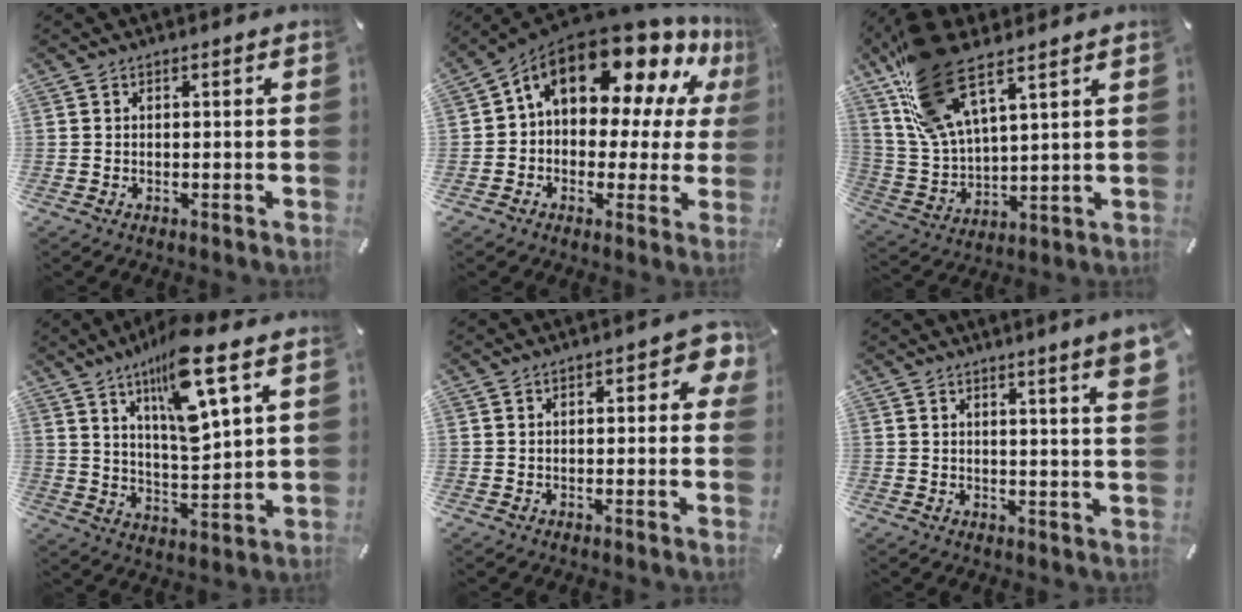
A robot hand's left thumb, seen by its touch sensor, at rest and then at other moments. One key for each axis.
{"total": 18.2, "fx": 10.4, "fy": 10.4, "fz": 10.8, "tx": -0.178, "ty": -0.076, "tz": 0.179}
{"total": 17.6, "fx": 11.6, "fy": 7.0, "fz": 11.2, "tx": -0.264, "ty": -0.053, "tz": 0.208}
{"total": 14.9, "fx": 9.0, "fy": 3.3, "fz": 11.4, "tx": -0.204, "ty": -0.044, "tz": 0.146}
{"total": 5.4, "fx": 1.2, "fy": 2.6, "fz": 4.6, "tx": -0.056, "ty": 0.002, "tz": 0.015}
{"total": 6.3, "fx": 3.7, "fy": -0.1, "fz": 5.1, "tx": -0.079, "ty": -0.021, "tz": 0.058}